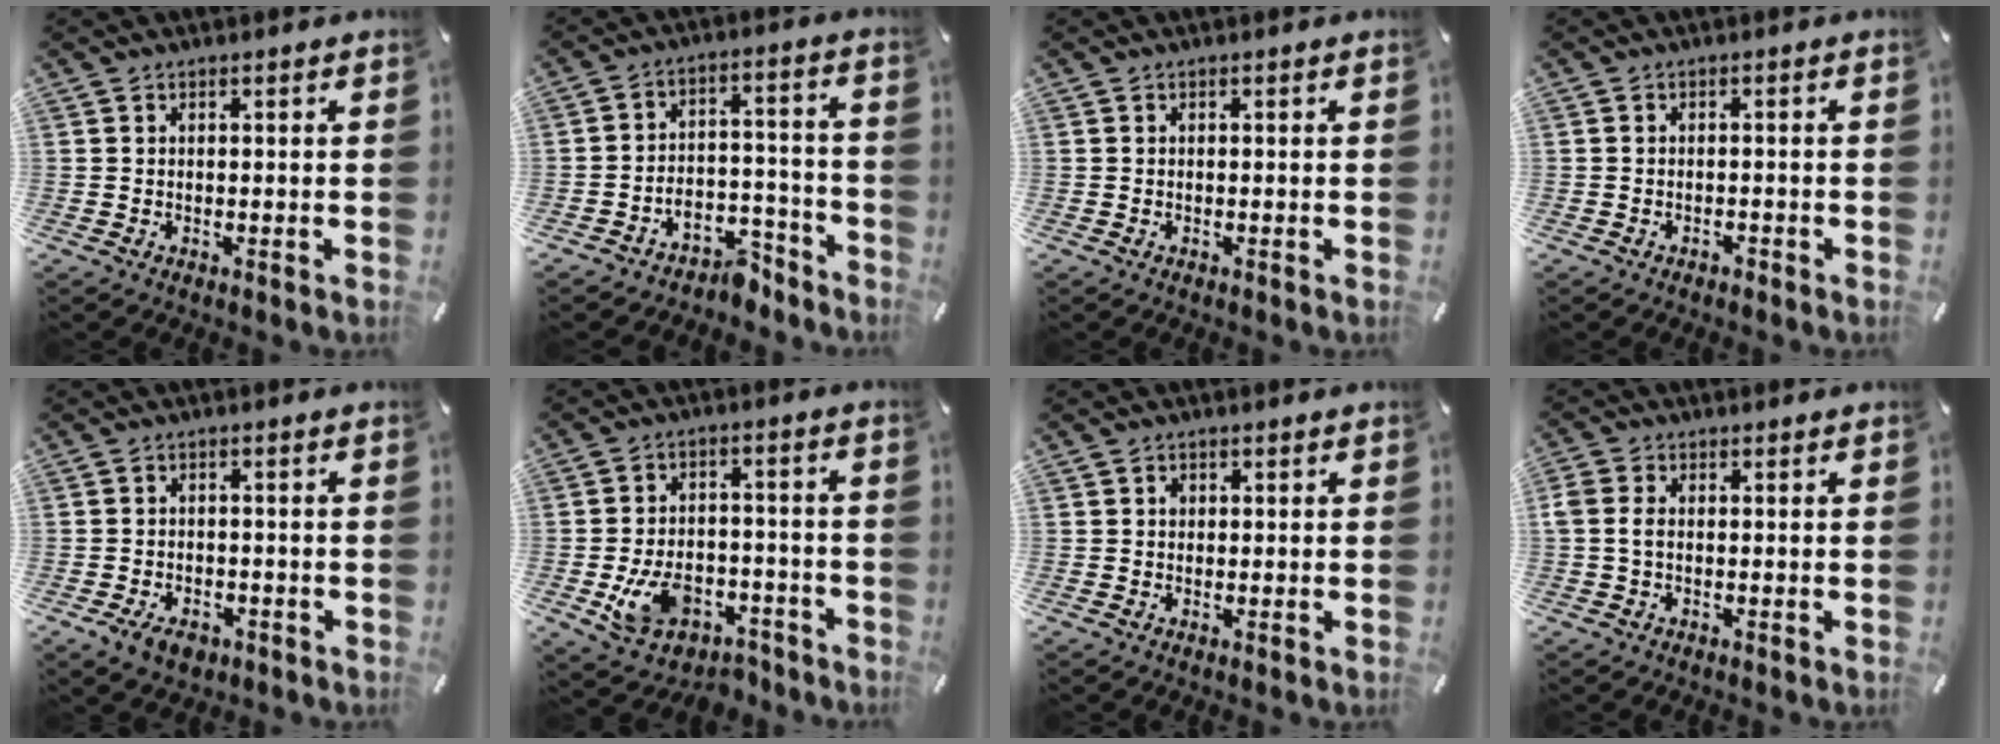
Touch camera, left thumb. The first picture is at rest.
{"total": 6.8, "force": [-4.4, 4.7, 1.9], "torque": [-0.015, 0.023, -0.079]}
{"total": 0.0}
{"total": 1.3, "force": [-1.1, 0.7, 0.1], "torque": [-0.002, 0.006, -0.025]}
{"total": 4.5, "force": [-2.5, 2.8, 2.5], "torque": [-0.051, 0.010, -0.047]}
{"total": 11.2, "force": [-4.7, 7.6, 6.8], "torque": [-0.113, 0.027, -0.078]}
{"total": 1.2, "force": [0.1, 1.1, 0.5], "torque": [-0.002, 0.002, -0.001]}
{"total": 3.0, "force": [-0.3, 2.1, 2.1], "torque": [-0.054, -0.001, -0.009]}